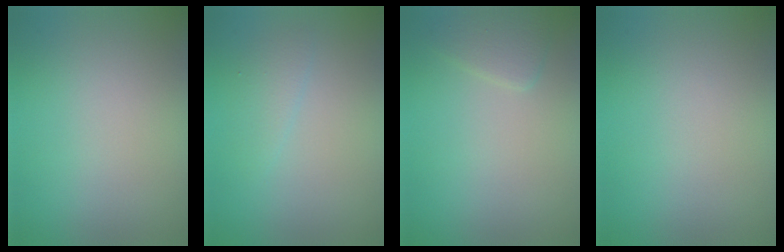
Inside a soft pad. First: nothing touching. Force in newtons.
{"total": 1.2, "press": 1.2, "slide": 0.1}
{"total": 1.8, "press": 1.8, "slide": 0.1}
{"total": 0.0}